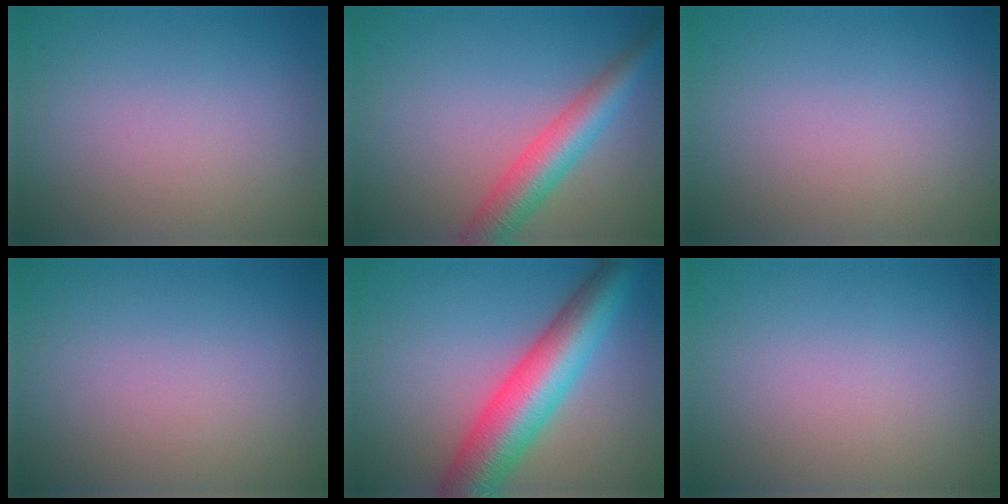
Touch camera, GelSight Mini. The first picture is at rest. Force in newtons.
{"total": 5.2, "press": 5.2, "slide": 0.1}
{"total": 0.0}
{"total": 0.0}
{"total": 9.3, "press": 9.3, "slide": 0.1}
{"total": 0.0}